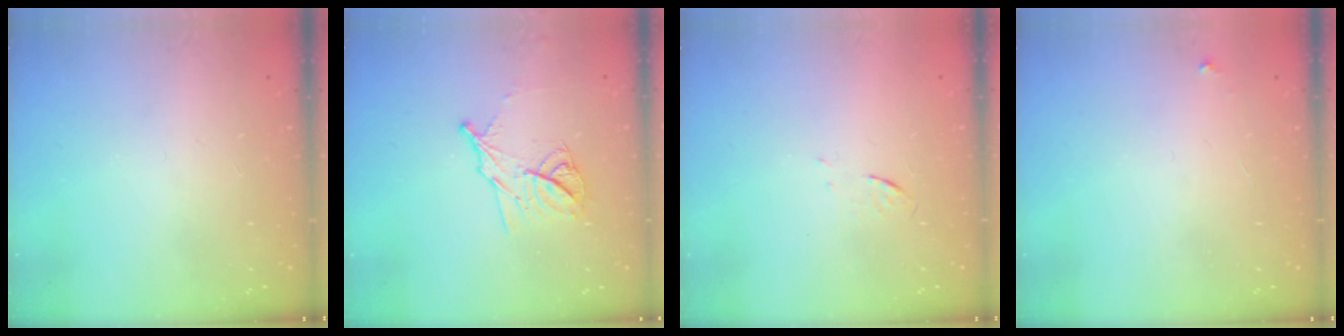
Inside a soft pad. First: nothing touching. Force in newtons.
{"total": 11.4, "press": 11.4, "slide": 0.3}
{"total": 3.2, "press": 3.0, "slide": 1.3}
{"total": 2.2, "press": 2.2, "slide": 0.1}